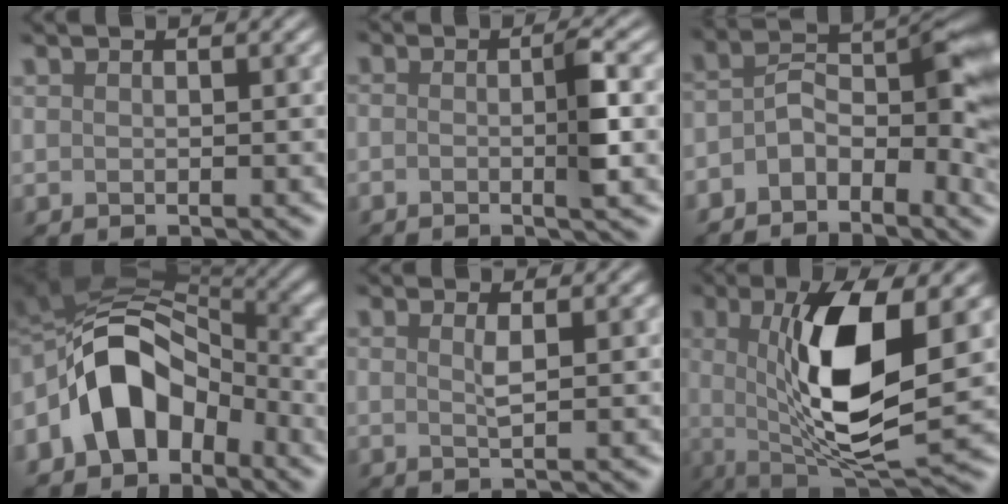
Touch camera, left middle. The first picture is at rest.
{"total": 2.5, "force": [-1.3, -0.8, 2.1], "torque": [-0.055, -0.003, -0.011]}
{"total": 5.5, "force": [-3.4, 2.3, 3.6], "torque": [-0.073, 0.003, -0.046]}
{"total": 7.5, "force": [-3.4, 5.0, 4.5], "torque": [-0.095, 0.017, -0.050]}
{"total": 1.1, "force": [-0.3, -1.0, -0.4], "torque": [-0.020, -0.001, 0.014]}
{"total": 7.5, "force": [0.6, 1.4, 7.3], "torque": [-0.153, -0.011, 0.039]}